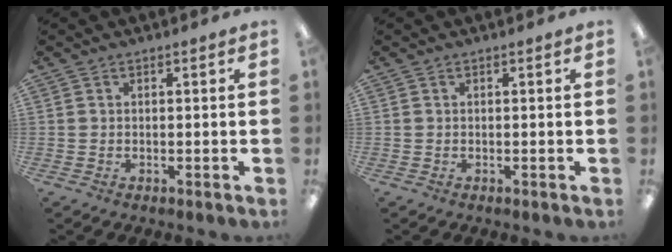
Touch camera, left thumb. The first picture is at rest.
{"total": 0.0}